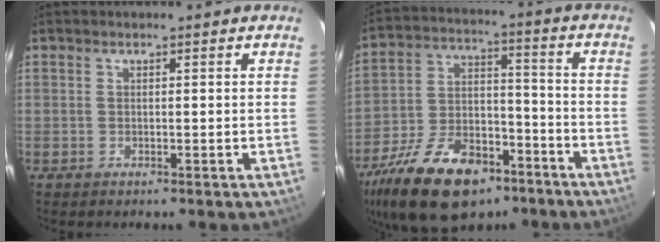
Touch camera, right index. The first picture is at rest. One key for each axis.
{"total": 22.6, "fx": -14.5, "fy": 11.7, "fz": 12.9, "tx": -0.270, "ty": -0.007, "tz": -0.232}